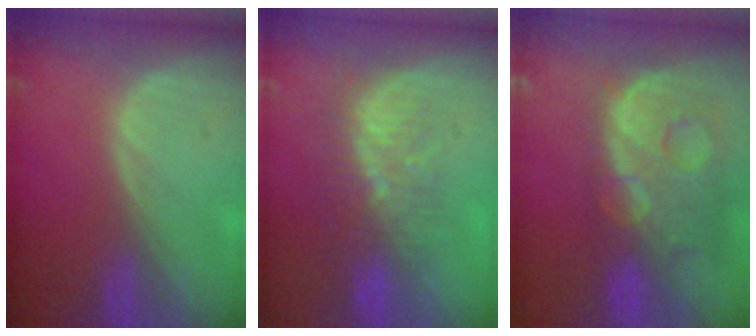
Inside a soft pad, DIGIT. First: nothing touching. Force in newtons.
{"total": 8.3, "press": 7.7, "slide": 3.1}
{"total": 13.7, "press": 11.1, "slide": 8.0}